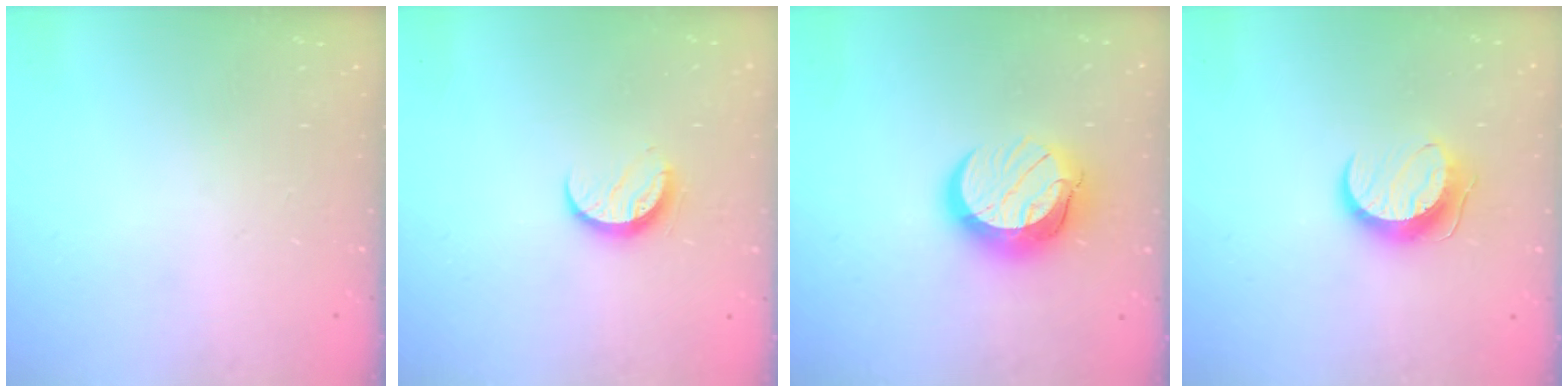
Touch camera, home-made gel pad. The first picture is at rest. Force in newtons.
{"total": 6.9, "press": 6.9, "slide": 0.7}
{"total": 13.1, "press": 13.0, "slide": 1.1}
{"total": 9.4, "press": 9.4, "slide": 0.7}